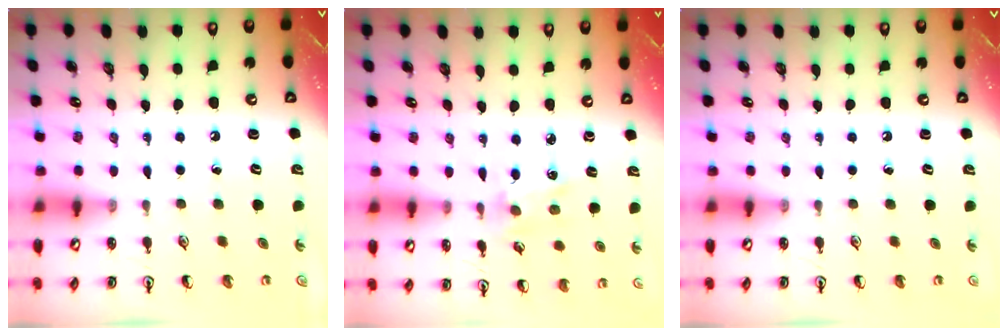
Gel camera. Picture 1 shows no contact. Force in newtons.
{"total": 1.4, "press": 1.3, "slide": 0.2}
{"total": 0.0}